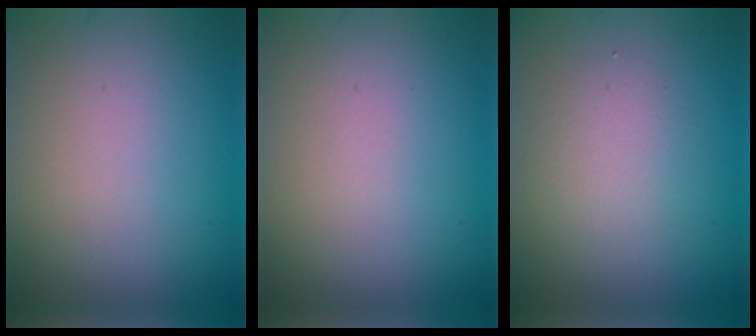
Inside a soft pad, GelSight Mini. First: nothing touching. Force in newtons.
{"total": 0.0}
{"total": 2.4, "press": 2.4, "slide": 0.2}